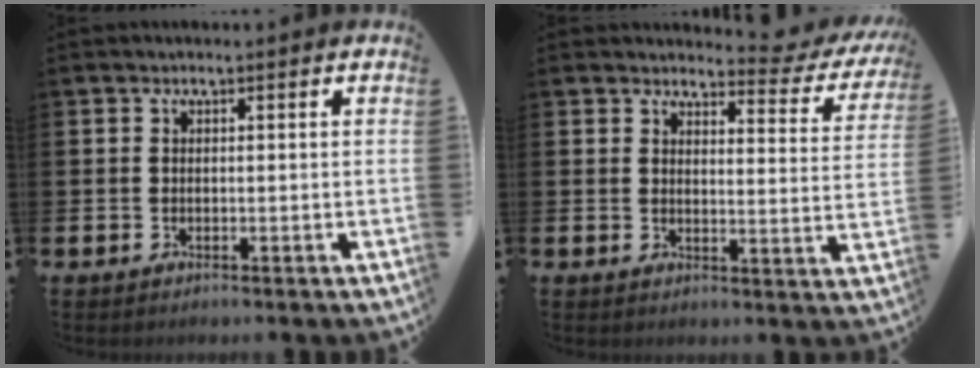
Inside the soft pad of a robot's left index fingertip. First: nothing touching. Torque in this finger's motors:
{"motor_torque": [1.07, -1.07, 0.08, 0.01]}